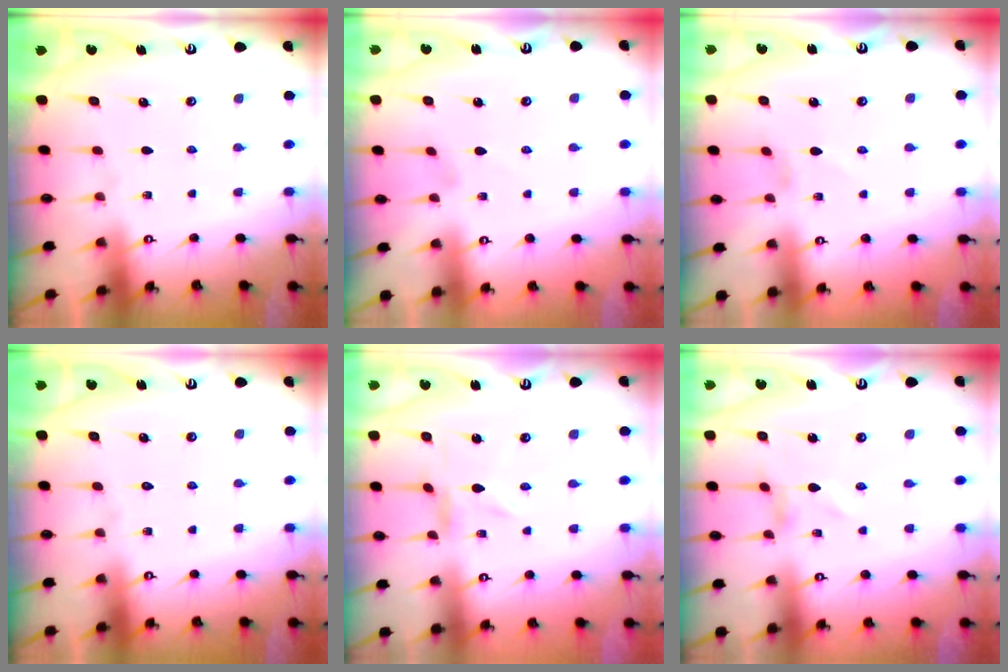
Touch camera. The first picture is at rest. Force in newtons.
{"total": 0.0}
{"total": 0.0}
{"total": 1.7, "press": 1.7, "slide": 0.2}
{"total": 0.6, "press": 0.6, "slide": 0.2}
{"total": 0.7, "press": 0.6, "slide": 0.3}